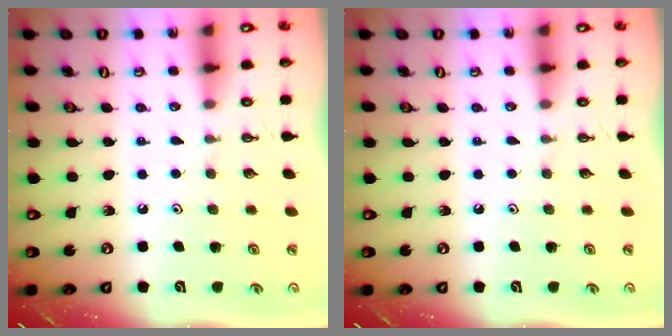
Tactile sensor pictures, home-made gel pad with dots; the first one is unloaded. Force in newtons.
{"total": 0.0}